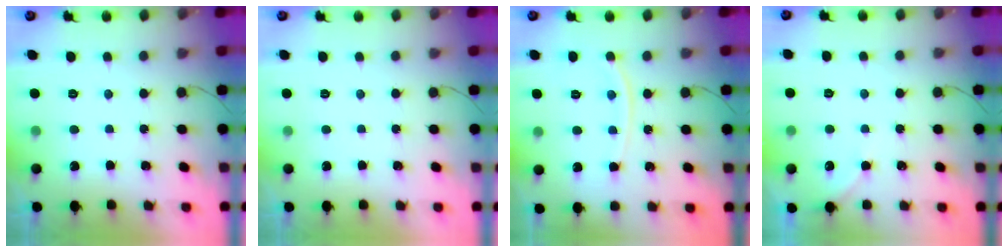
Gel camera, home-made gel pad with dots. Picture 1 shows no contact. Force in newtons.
{"total": 0.0}
{"total": 7.8, "press": 7.7, "slide": 1.0}
{"total": 2.4, "press": 2.4, "slide": 0.4}